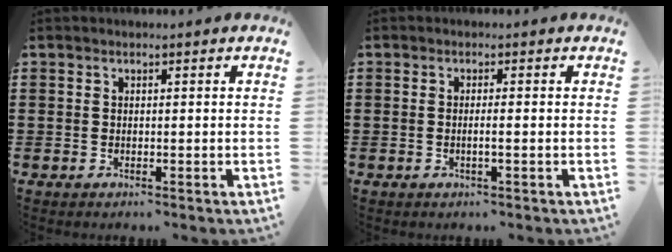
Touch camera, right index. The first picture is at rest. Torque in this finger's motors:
{"motor_torque": [-0.38, 0.31, -0.02, 0.00]}